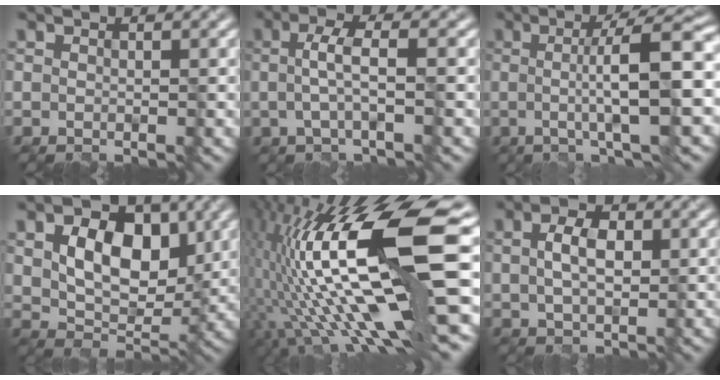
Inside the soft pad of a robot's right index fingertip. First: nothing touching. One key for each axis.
{"total": 2.4, "fx": 0.2, "fy": 0.4, "fz": 2.3, "tx": -0.046, "ty": 0.004, "tz": 0.000}
{"total": 9.1, "fx": -0.2, "fy": 1.7, "fz": 9.0, "tx": -0.112, "ty": 0.008, "tz": -0.008}
{"total": 7.4, "fx": 2.1, "fy": 4.9, "fz": 5.1, "tx": -0.087, "ty": -0.005, "tz": 0.035}
{"total": 16.8, "fx": 0.3, "fy": 4.5, "fz": 16.2, "tx": -0.291, "ty": 0.016, "tz": 0.012}
{"total": 3.8, "fx": 1.1, "fy": 2.4, "fz": 2.8, "tx": -0.056, "ty": 0.003, "tz": 0.020}